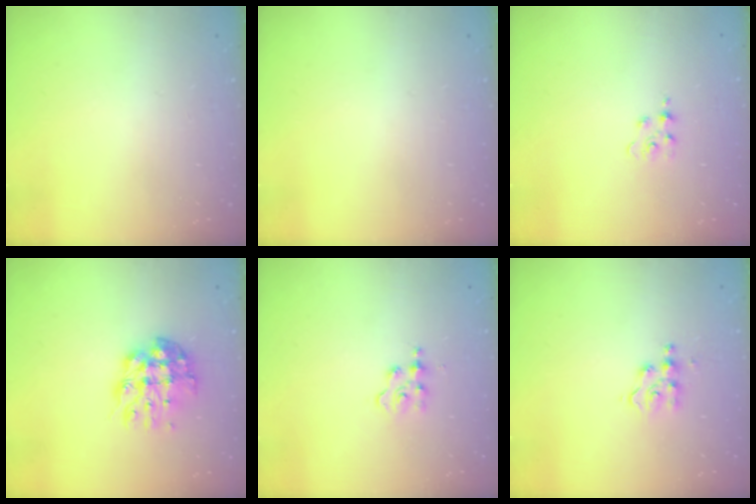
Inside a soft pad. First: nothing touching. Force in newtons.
{"total": 0.0}
{"total": 2.3, "press": 2.3, "slide": 0.5}
{"total": 11.8, "press": 11.7, "slide": 1.2}
{"total": 2.2, "press": 2.1, "slide": 0.3}
{"total": 4.0, "press": 4.0, "slide": 0.5}